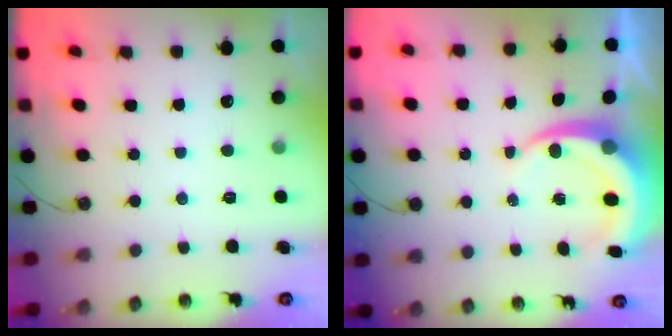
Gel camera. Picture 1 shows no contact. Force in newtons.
{"total": 7.1, "press": 7.0, "slide": 0.9}